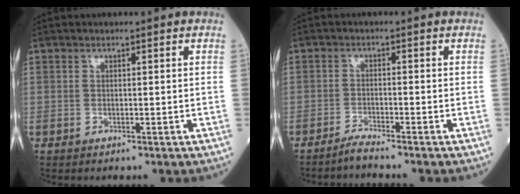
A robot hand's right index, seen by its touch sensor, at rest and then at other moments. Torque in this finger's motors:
{"motor_torque": [-0.17, -0.18, 0.07, 0.01]}